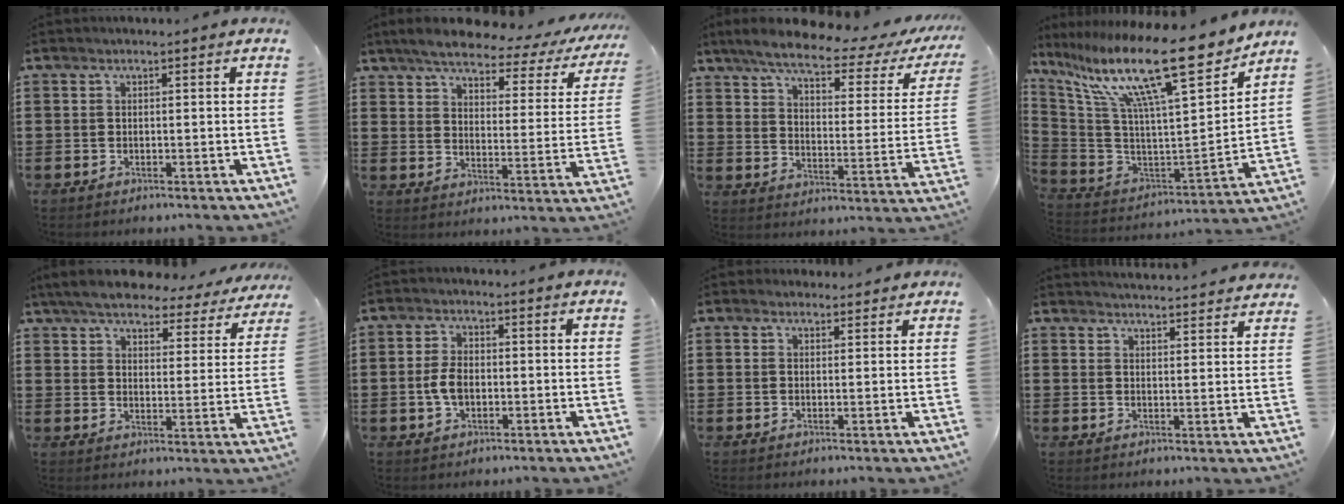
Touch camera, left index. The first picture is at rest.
{"total": 5.4, "force": [4.5, 1.1, 2.8], "torque": [-0.078, -0.021, 0.071]}
{"total": 7.6, "force": [6.0, 1.1, 4.6], "torque": [-0.107, -0.033, 0.096]}
{"total": 19.1, "force": [13.4, 2.9, 13.3], "torque": [-0.267, -0.088, 0.212]}
{"total": 6.7, "force": [6.2, 1.0, 2.3], "torque": [-0.073, -0.030, 0.108]}
{"total": 4.3, "force": [-0.5, 2.5, 3.5], "torque": [-0.087, -0.003, -0.015]}
{"total": 2.0, "force": [1.8, 0.7, 0.1], "torque": [-0.006, 0.004, 0.036]}
{"total": 3.6, "force": [3.6, -0.5, 0.0], "torque": [-0.003, -0.025, 0.062]}